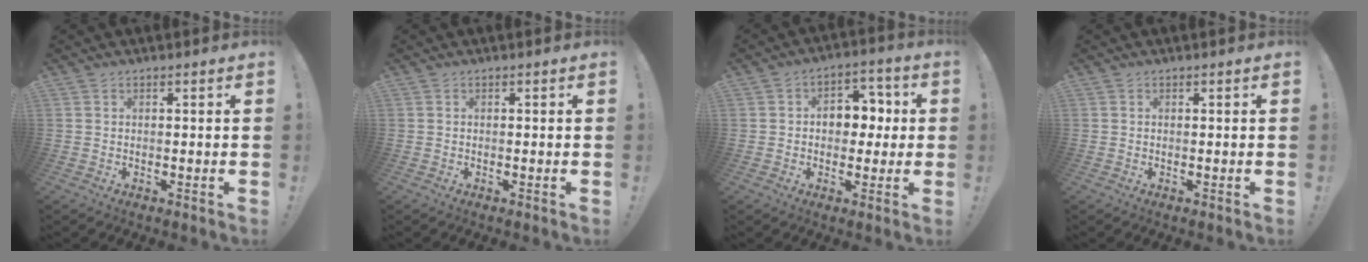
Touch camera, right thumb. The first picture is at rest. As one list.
[{"total": 0.0}, {"total": 8.9, "force": [0.2, 7.0, 5.5], "torque": [-0.067, 0.009, 0.005]}, {"total": 0.0}]